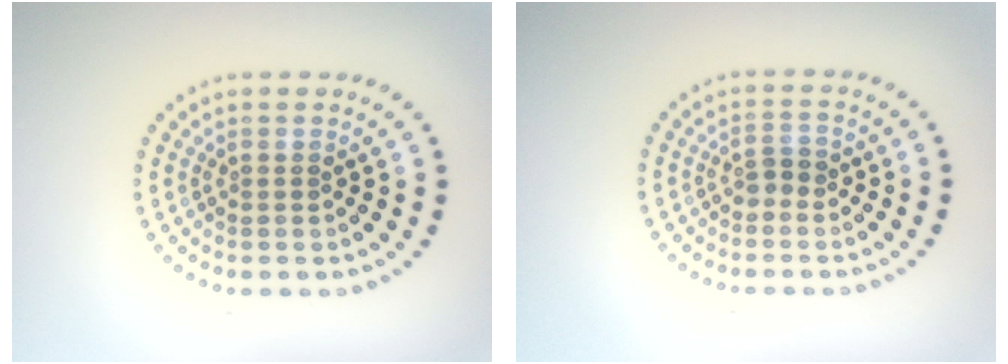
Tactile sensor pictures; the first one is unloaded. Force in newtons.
{"total": 1.1, "press": 1.1, "slide": 0.4}